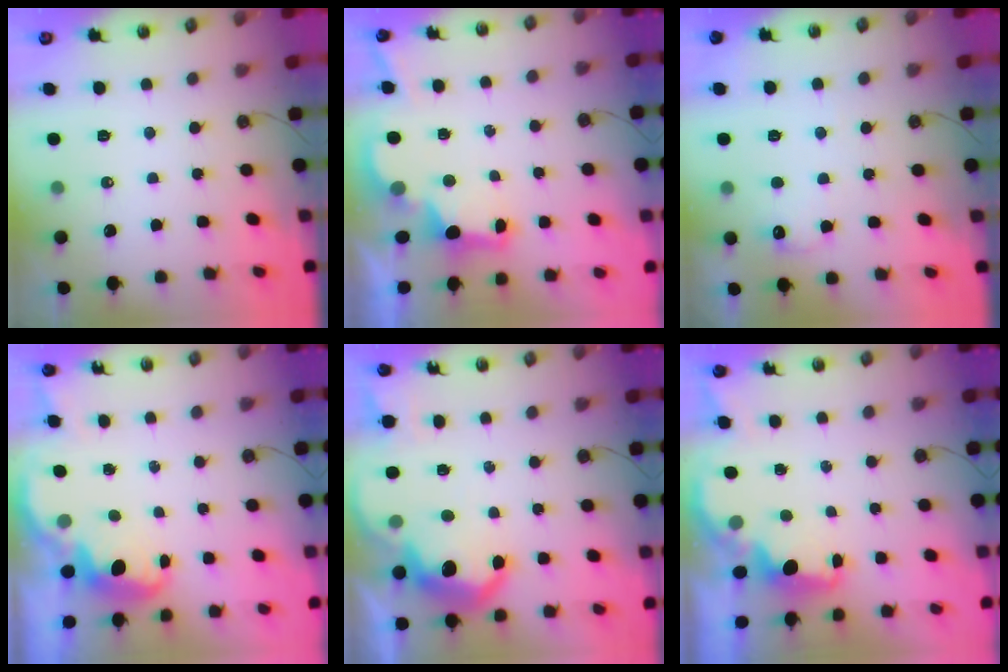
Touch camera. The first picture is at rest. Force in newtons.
{"total": 2.8, "press": 2.7, "slide": 0.9}
{"total": 8.3, "press": 8.3, "slide": 0.5}
{"total": 2.8, "press": 2.7, "slide": 0.6}
{"total": 11.1, "press": 11.1, "slide": 0.7}
{"total": 2.0, "press": 1.8, "slide": 0.8}